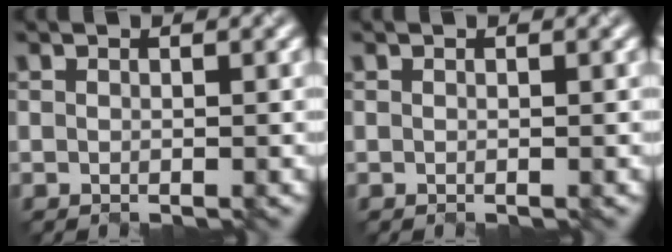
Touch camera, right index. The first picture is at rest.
{"total": 0.0}